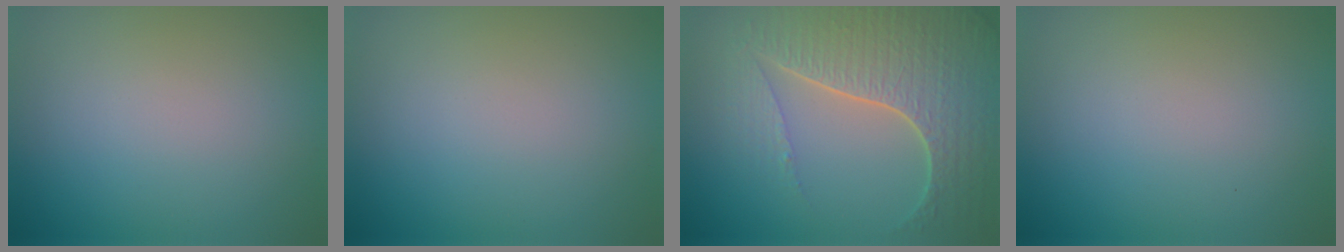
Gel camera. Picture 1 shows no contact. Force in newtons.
{"total": 0.0}
{"total": 7.7, "press": 5.6, "slide": 5.3}
{"total": 0.0}